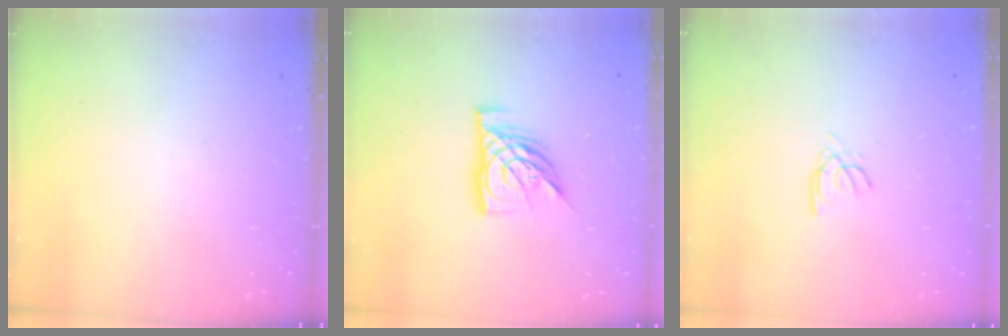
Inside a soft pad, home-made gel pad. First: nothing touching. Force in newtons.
{"total": 13.0, "press": 13.0, "slide": 1.2}
{"total": 2.6, "press": 2.6, "slide": 0.4}